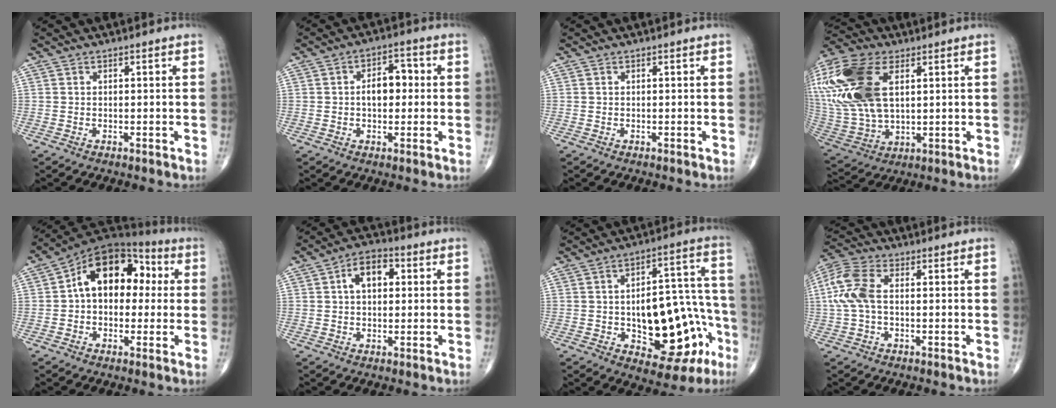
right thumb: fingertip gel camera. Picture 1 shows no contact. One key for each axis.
{"total": 6.4, "fx": 0.2, "fy": 3.9, "fz": 5.0, "tx": -0.058, "ty": 0.018, "tz": -0.004}
{"total": 0.0}
{"total": 26.1, "fx": 7.7, "fy": 14.9, "fz": 20.1, "tx": -0.478, "ty": 0.003, "tz": 0.152}
{"total": 15.8, "fx": 2.1, "fy": 10.4, "fz": 11.7, "tx": -0.140, "ty": 0.045, "tz": 0.021}
{"total": 7.5, "fx": 1.6, "fy": 4.6, "fz": 5.7, "tx": -0.083, "ty": 0.016, "tz": 0.019}
{"total": 20.8, "fx": -6.2, "fy": 10.7, "fz": 16.8, "tx": -0.182, "ty": 0.055, "tz": -0.066}
{"total": 8.9, "fx": 0.4, "fy": 5.1, "fz": 7.4, "tx": -0.186, "ty": 0.024, "tz": 0.005}